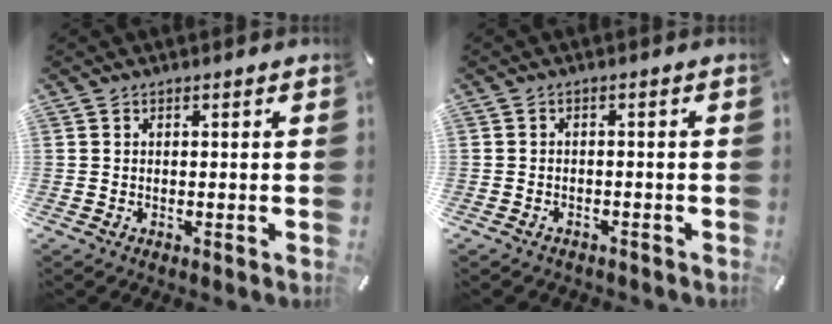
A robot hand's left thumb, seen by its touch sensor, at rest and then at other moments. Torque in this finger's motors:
{"motor_torque": [-0.10, 1.25, 0.02, 0.15, 0.05]}